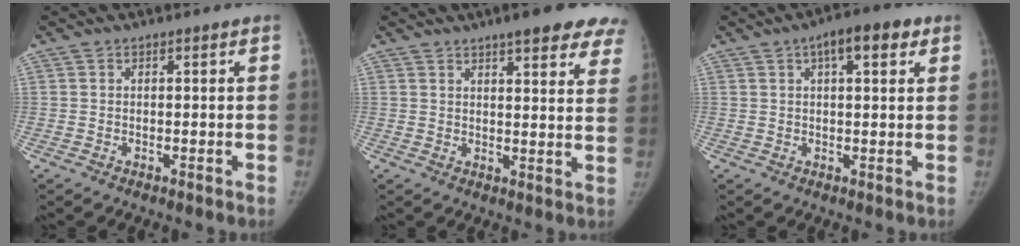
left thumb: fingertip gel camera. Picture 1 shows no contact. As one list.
[{"total": 15.9, "force": [11.6, 4.0, 10.0], "torque": [-0.093, -0.030, 0.129]}, {"total": 7.6, "force": [3.4, 2.9, 6.1], "torque": [-0.074, 0.010, 0.044]}]